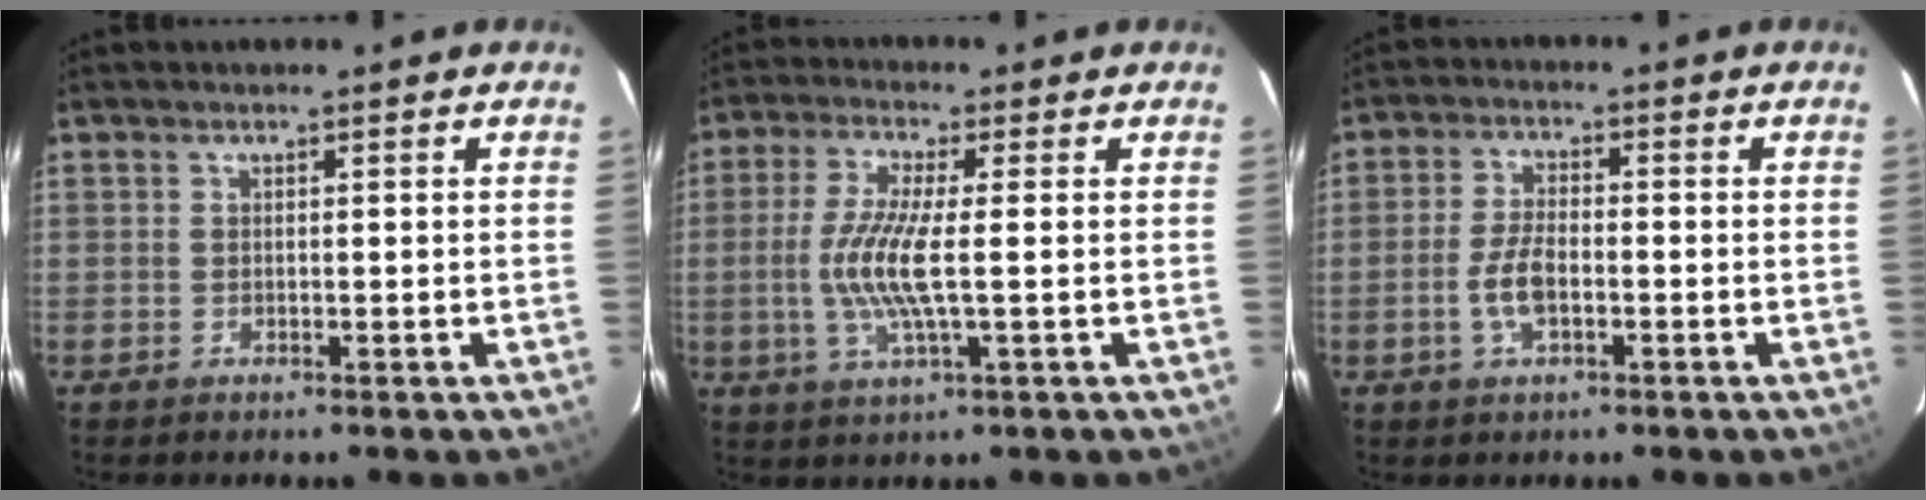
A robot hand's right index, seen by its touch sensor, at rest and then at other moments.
{"total": 9.3, "force": [-0.7, 1.3, 9.2], "torque": [-0.190, -0.005, -0.015]}
{"total": 5.7, "force": [-1.8, 2.4, 4.8], "torque": [-0.104, 0.003, -0.034]}